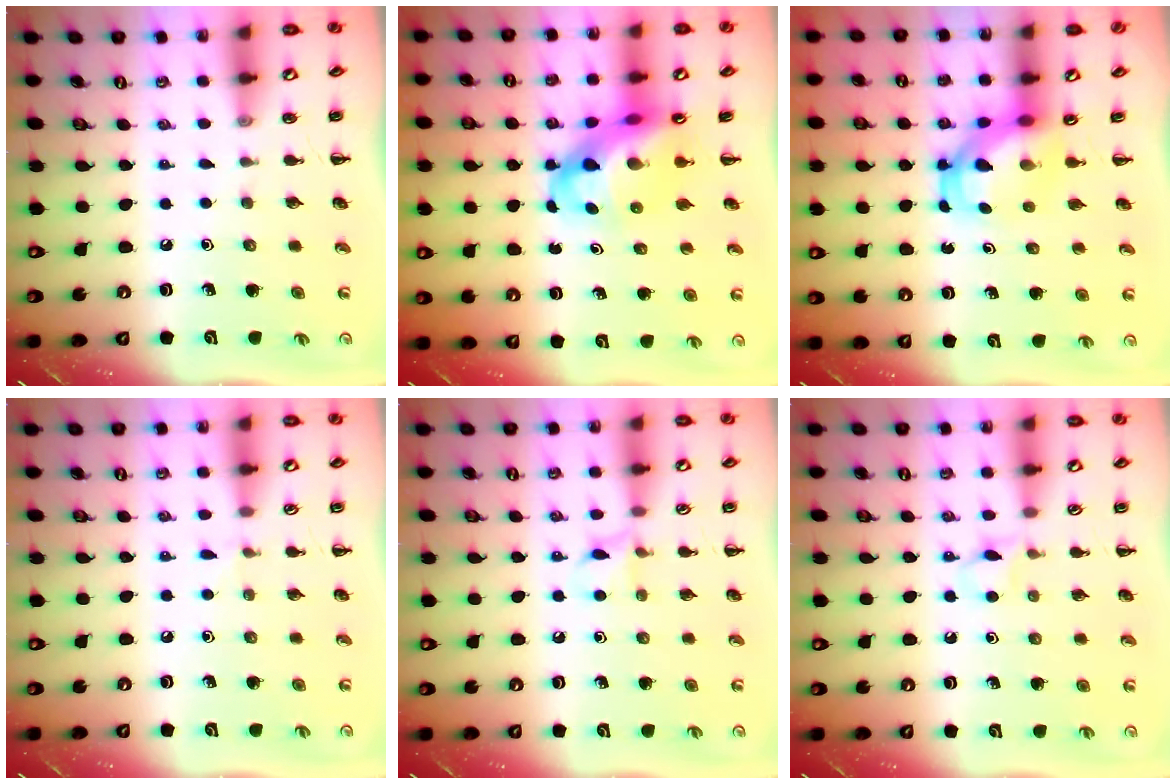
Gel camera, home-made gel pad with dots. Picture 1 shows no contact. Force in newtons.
{"total": 11.8, "press": 11.4, "slide": 3.0}
{"total": 4.9, "press": 4.8, "slide": 0.8}
{"total": 2.8, "press": 2.5, "slide": 1.1}
{"total": 6.3, "press": 6.0, "slide": 1.8}
{"total": 3.9, "press": 3.6, "slide": 1.4}